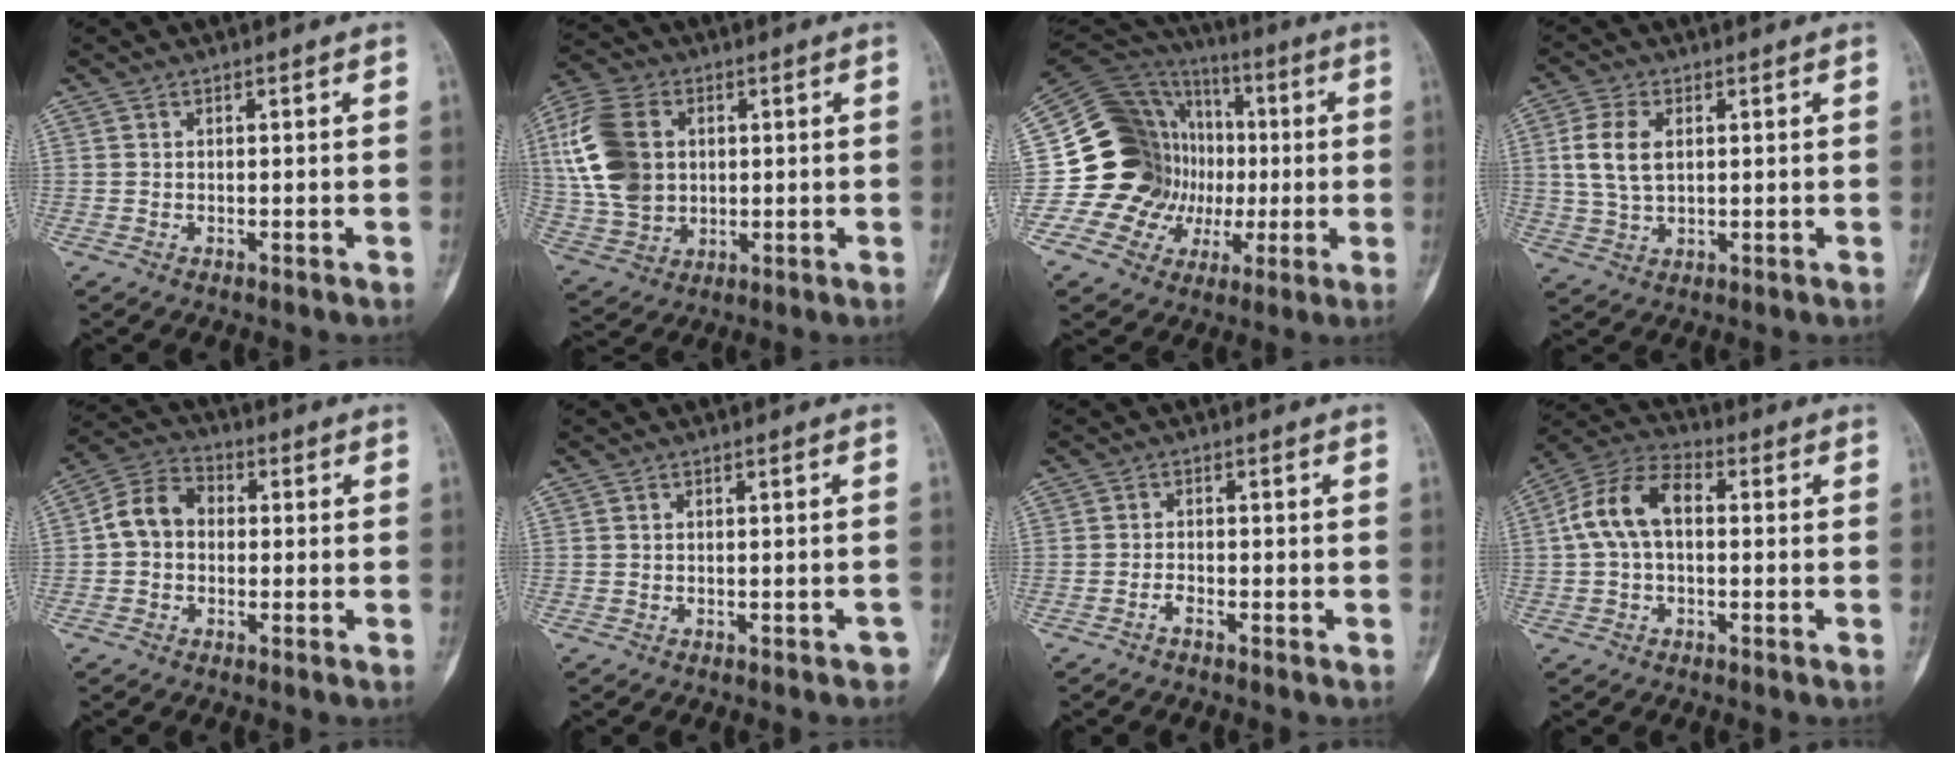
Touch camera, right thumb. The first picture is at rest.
{"total": 16.0, "force": [2.9, 11.7, 10.5], "torque": [-0.210, 0.006, 0.058]}
{"total": 22.6, "force": [-0.4, 19.3, 11.7], "torque": [-0.148, 0.056, 0.010]}
{"total": 7.3, "force": [1.5, 4.3, 5.7], "torque": [-0.122, -0.002, 0.032]}
{"total": 7.9, "force": [-0.1, 6.2, 4.8], "torque": [-0.076, 0.027, -0.016]}
{"total": 1.7, "force": [-1.2, 0.8, 0.8], "torque": [-0.003, 0.010, -0.012]}
{"total": 1.4, "force": [-1.1, 0.4, 0.7], "torque": [-0.013, 0.007, -0.023]}
{"total": 10.5, "force": [0.7, 6.4, 8.4], "torque": [-0.160, 0.035, 0.004]}